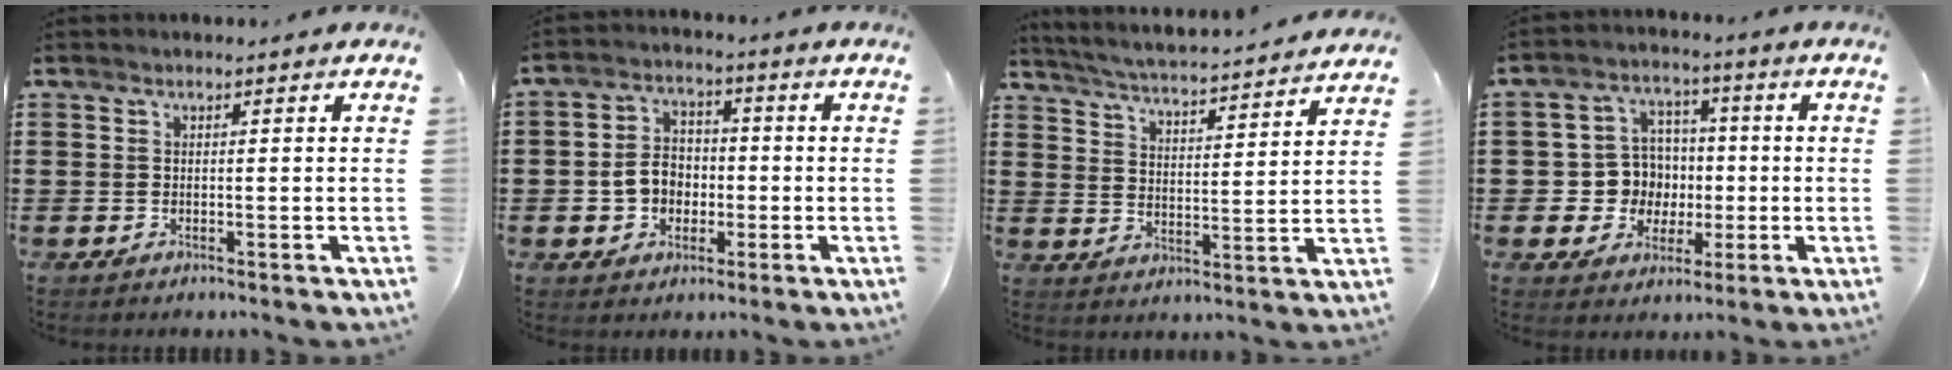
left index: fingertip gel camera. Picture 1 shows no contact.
{"total": 5.7, "force": [-1.0, 4.8, 3.0], "torque": [-0.065, 0.007, -0.024]}
{"total": 4.2, "force": [4.0, -0.7, 0.8], "torque": [-0.038, -0.038, 0.062]}
{"total": 7.9, "force": [0.3, 7.7, 1.9], "torque": [-0.062, 0.013, 0.014]}